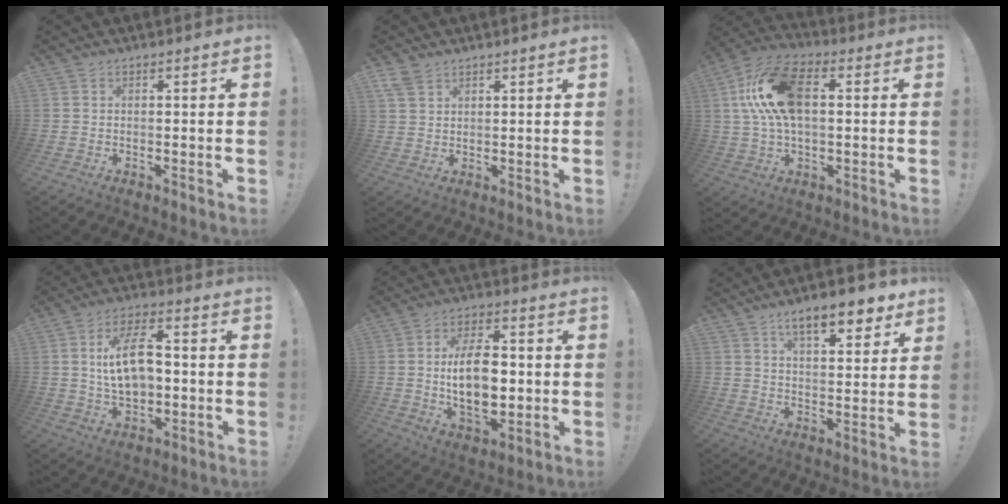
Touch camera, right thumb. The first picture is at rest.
{"total": 4.9, "force": [3.7, 2.9, 1.5], "torque": [-0.025, -0.016, 0.071]}
{"total": 17.3, "force": [2.5, 10.5, 13.5], "torque": [-0.245, 0.014, 0.042]}
{"total": 13.1, "force": [0.6, 7.8, 10.5], "torque": [-0.170, 0.008, 0.009]}
{"total": 16.0, "force": [-0.3, 9.2, 13.0], "torque": [-0.232, -0.004, -0.012]}
{"total": 11.6, "force": [7.4, 3.6, 8.2], "torque": [-0.120, -0.037, 0.122]}